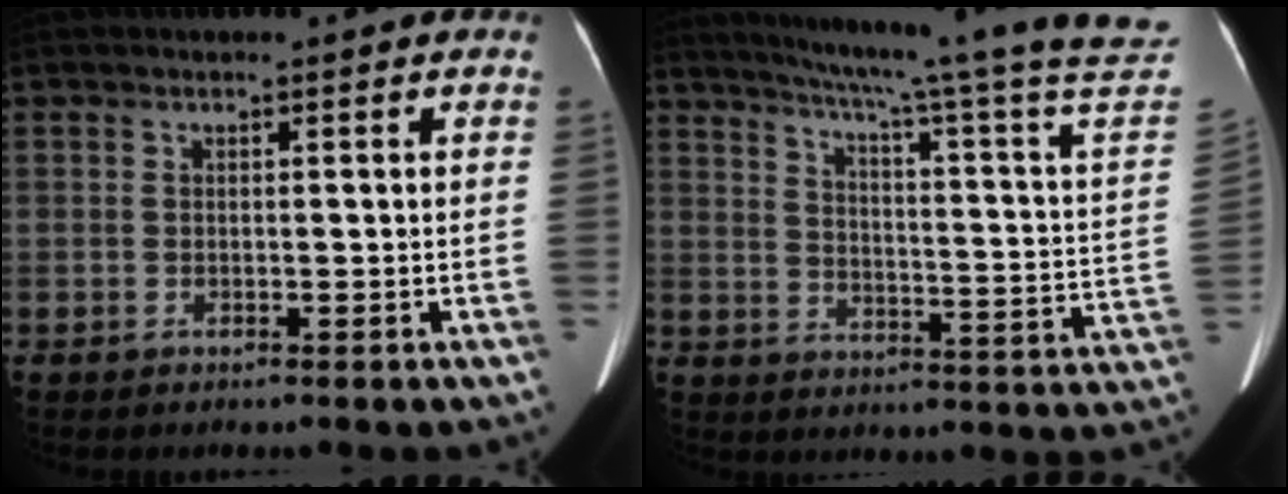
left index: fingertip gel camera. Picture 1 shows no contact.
{"total": 27.2, "force": [23.7, -2.5, 13.2], "torque": [-0.204, -0.094, 0.295]}